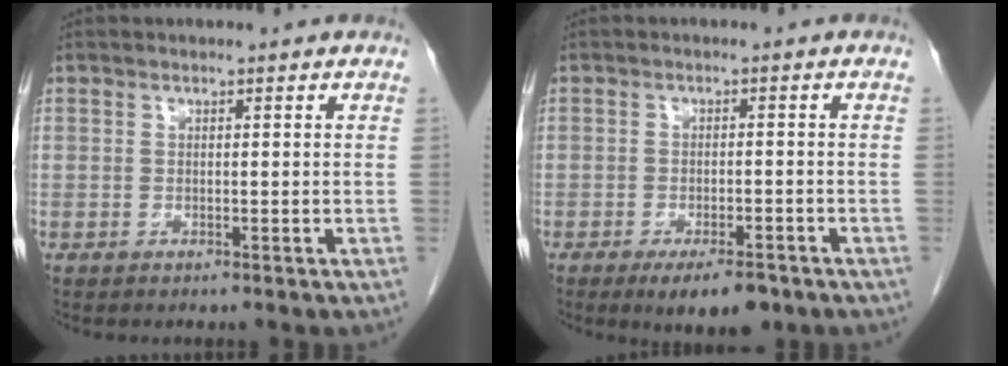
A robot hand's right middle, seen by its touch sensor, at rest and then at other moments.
{"total": 6.6, "force": [-4.5, 2.1, 4.4], "torque": [-0.060, -0.007, -0.063]}